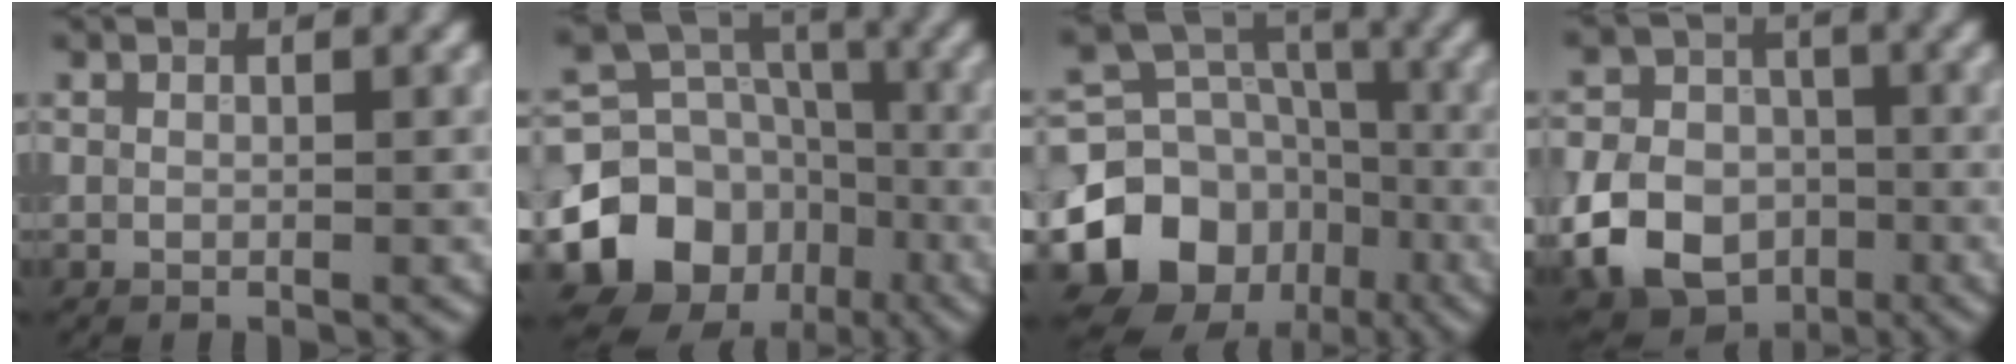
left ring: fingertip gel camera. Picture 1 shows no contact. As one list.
[{"total": 10.9, "force": [-4.8, 8.9, 4.0], "torque": [-0.087, 0.006, -0.090]}, {"total": 12.0, "force": [-5.4, 9.8, 4.3], "torque": [-0.097, 0.002, -0.101]}, {"total": 9.9, "force": [-3.6, 7.8, 5.0], "torque": [-0.084, -0.023, -0.086]}]